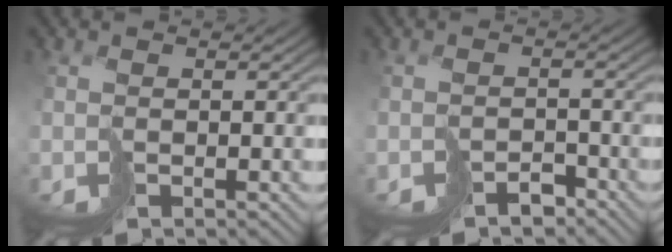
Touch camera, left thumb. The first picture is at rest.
{"total": 2.3, "force": [-1.9, 1.0, 1.0], "torque": [-0.014, 0.003, -0.036]}